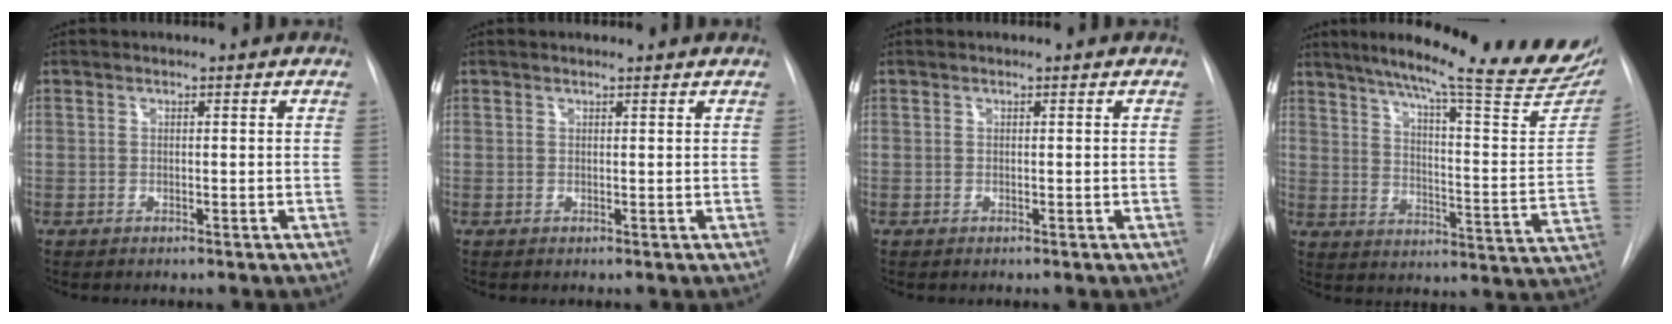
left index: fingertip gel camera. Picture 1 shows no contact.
{"total": 1.4, "force": [1.3, 0.0, 0.2], "torque": [-0.007, 0.004, 0.016]}
{"total": 0.0}
{"total": 26.6, "force": [22.0, 2.1, 14.7], "torque": [-0.218, -0.060, 0.279]}